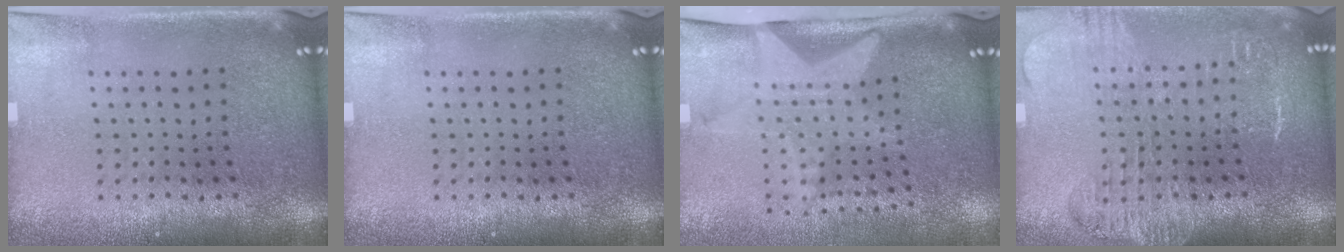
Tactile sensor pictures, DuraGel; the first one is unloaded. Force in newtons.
{"total": 0.0}
{"total": 1.9, "press": 1.6, "slide": 1.0}
{"total": 1.7, "press": 1.5, "slide": 0.8}